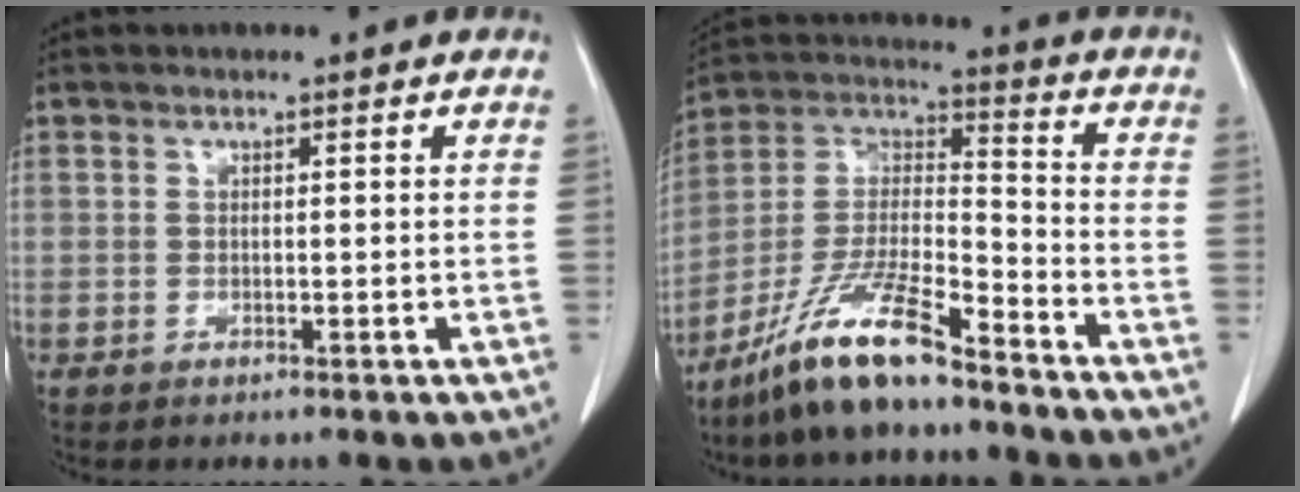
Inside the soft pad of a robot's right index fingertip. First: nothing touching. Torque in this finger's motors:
{"motor_torque": [1.05, -1.09, 0.77, 0.21]}